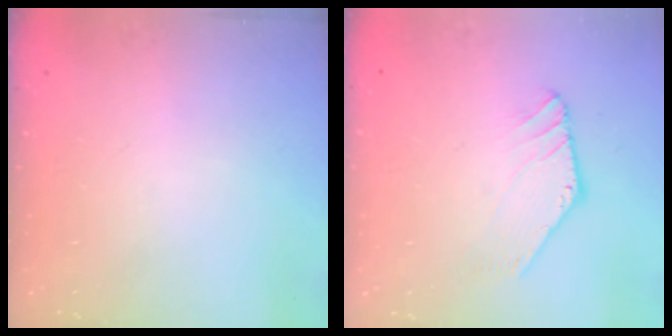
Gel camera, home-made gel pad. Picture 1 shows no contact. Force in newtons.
{"total": 1.2, "press": 1.2, "slide": 0.1}